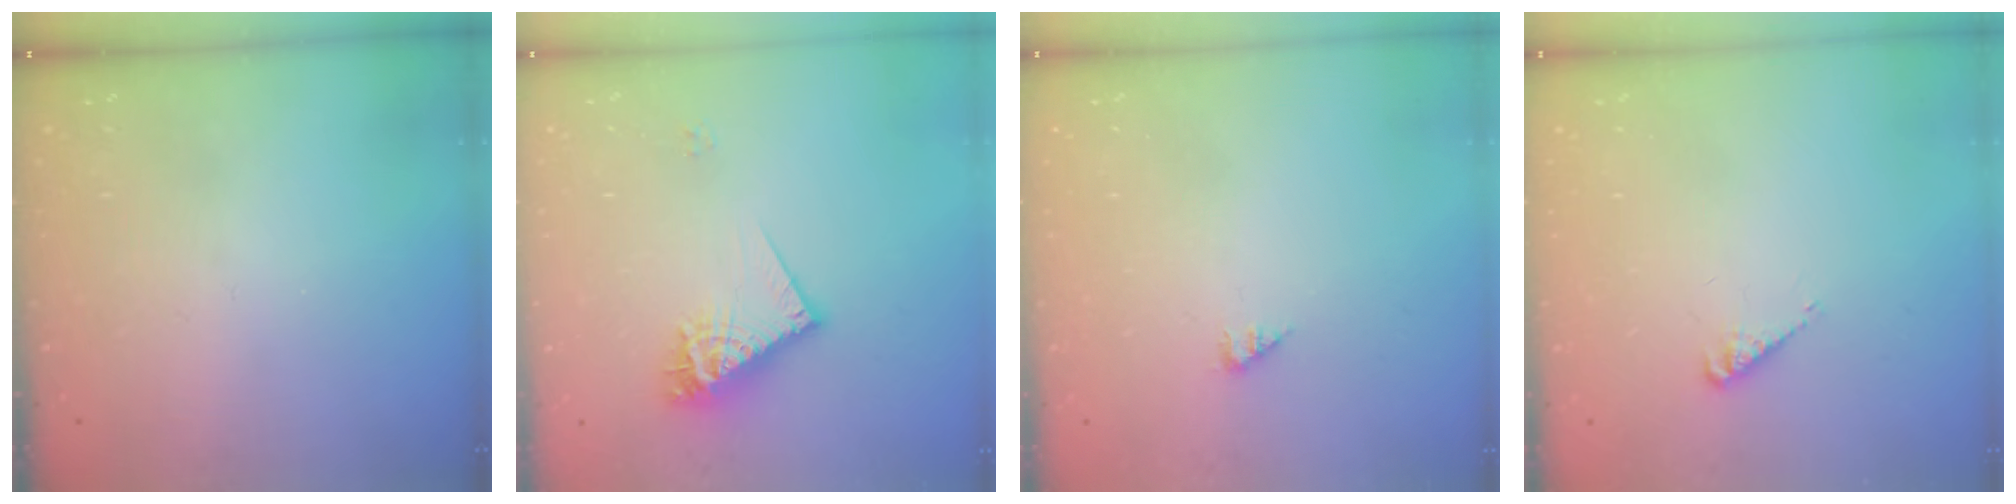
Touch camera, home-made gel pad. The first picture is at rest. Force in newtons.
{"total": 11.7, "press": 11.7, "slide": 0.8}
{"total": 1.3, "press": 1.3, "slide": 0.2}
{"total": 1.7, "press": 1.7, "slide": 0.4}